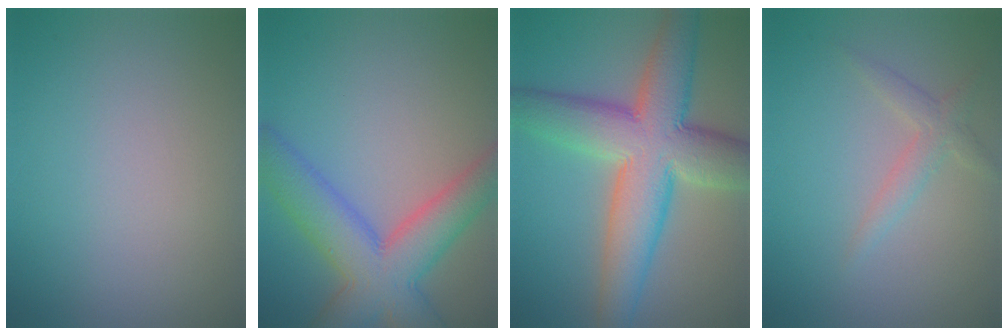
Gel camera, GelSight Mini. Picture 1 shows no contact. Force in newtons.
{"total": 8.4, "press": 8.4, "slide": 0.3}
{"total": 10.2, "press": 10.2, "slide": 0.3}
{"total": 1.8, "press": 1.8, "slide": 0.1}